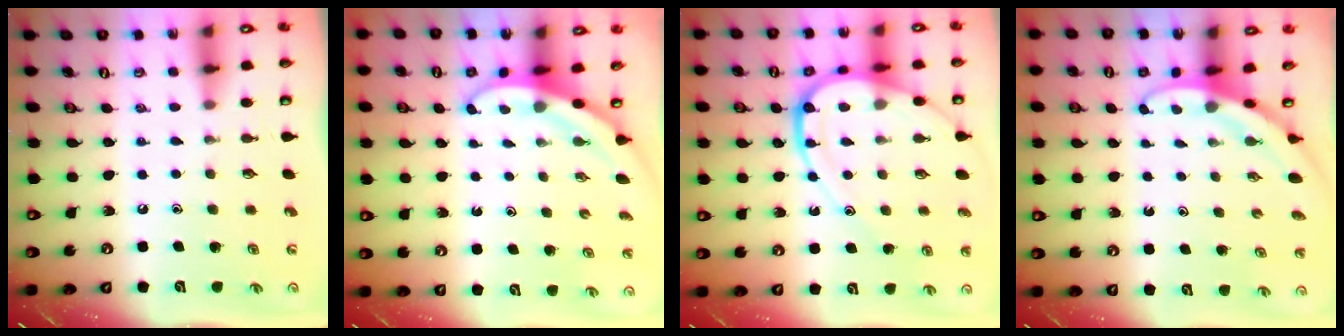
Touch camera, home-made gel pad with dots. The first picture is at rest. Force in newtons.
{"total": 2.9, "press": 2.9, "slide": 0.1}
{"total": 13.7, "press": 13.6, "slide": 1.6}
{"total": 2.8, "press": 2.8, "slide": 0.1}